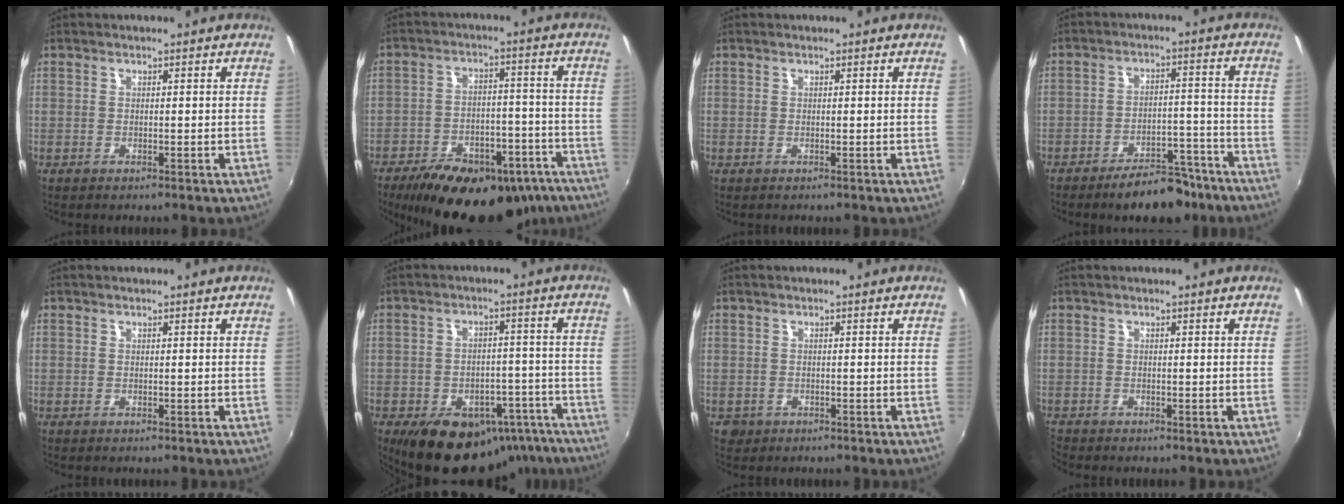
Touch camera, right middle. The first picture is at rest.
{"total": 25.4, "force": [-18.4, 11.4, 13.2], "torque": [-0.231, 0.004, -0.237]}
{"total": 0.0}
{"total": 10.6, "force": [-8.4, 4.2, 5.0], "torque": [-0.082, 0.025, -0.107]}
{"total": 0.0}
{"total": 20.1, "force": [-13.6, 11.1, 9.7], "torque": [-0.164, 0.020, -0.155]}
{"total": 2.2, "force": [-0.9, 1.9, 0.6], "torque": [-0.018, -0.004, -0.013]}
{"total": 1.3, "force": [-1.3, 0.2, -0.2], "torque": [-0.001, -0.006, -0.029]}